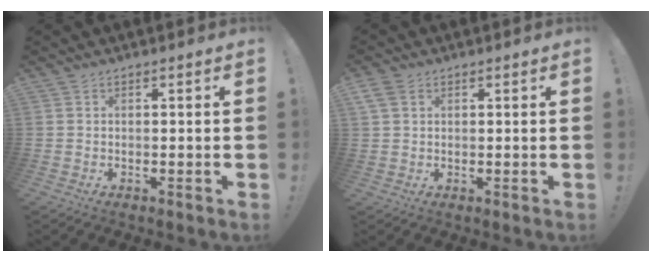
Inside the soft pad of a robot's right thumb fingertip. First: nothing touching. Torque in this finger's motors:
{"motor_torque": [1.62, 1.91, 0.60, -0.52, 0.31]}